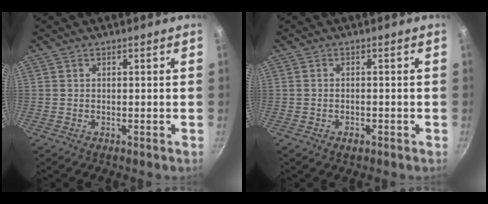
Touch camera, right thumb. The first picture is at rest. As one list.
[{"total": 1.4, "force": [-0.8, 0.7, 0.9], "torque": [-0.019, 0.002, -0.014]}]